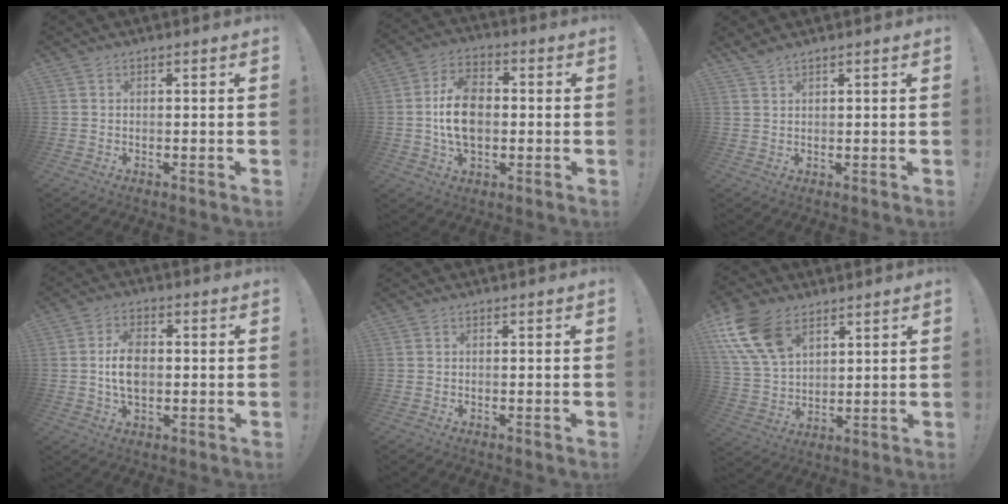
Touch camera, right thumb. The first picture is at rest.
{"total": 13.2, "force": [-0.7, 9.0, 9.6], "torque": [-0.165, 0.012, -0.010]}
{"total": 2.1, "force": [1.9, 0.2, 0.9], "torque": [-0.021, -0.009, 0.035]}
{"total": 8.4, "force": [-0.1, 5.4, 6.4], "torque": [-0.117, 0.004, -0.003]}
{"total": 0.0}
{"total": 16.1, "force": [8.7, 9.8, 9.3], "torque": [-0.198, -0.035, 0.167]}